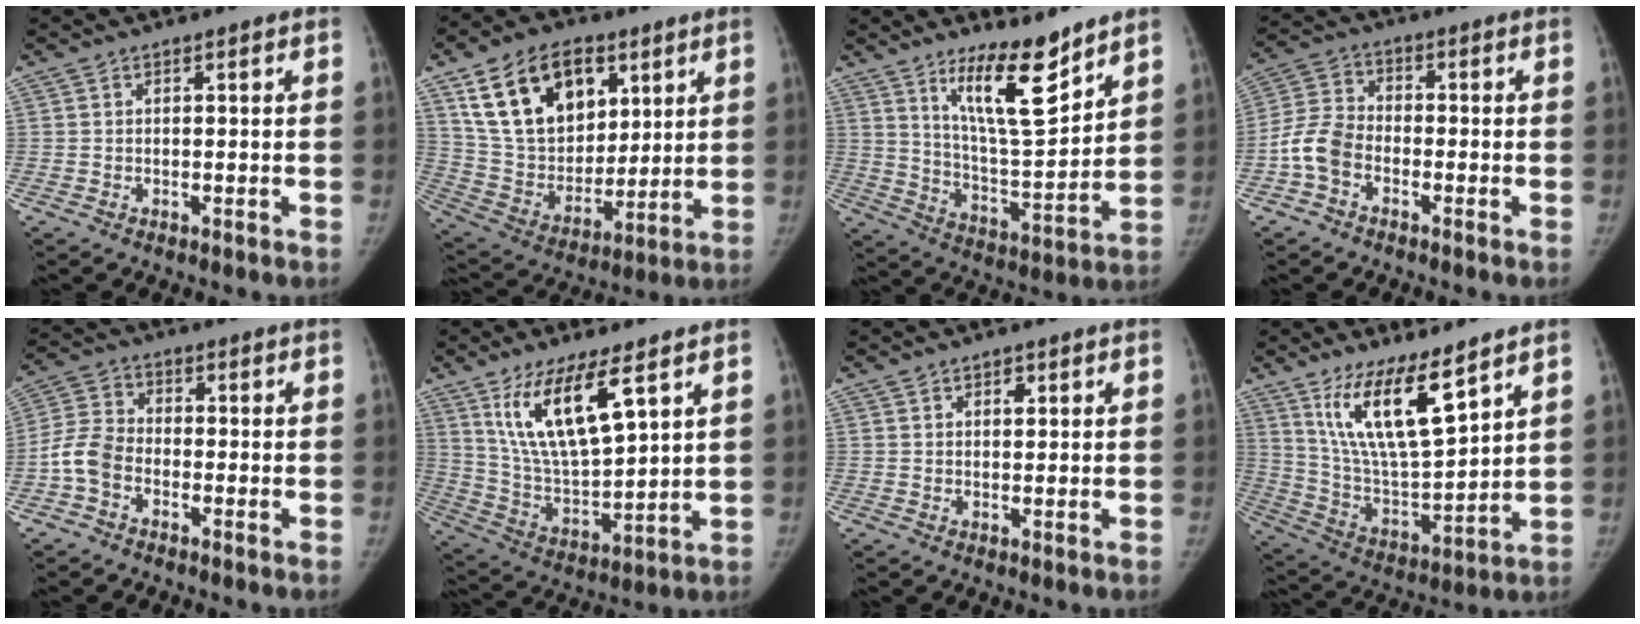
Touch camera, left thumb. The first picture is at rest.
{"total": 21.3, "force": [9.8, 14.1, 12.7], "torque": [-0.184, -0.031, 0.182]}
{"total": 13.9, "force": [9.6, 3.3, 9.5], "torque": [-0.137, -0.083, 0.175]}
{"total": 7.5, "force": [-2.9, 5.2, 4.4], "torque": [-0.086, 0.023, -0.066]}
{"total": 6.7, "force": [-2.6, 4.8, 3.9], "torque": [-0.074, 0.020, -0.061]}
{"total": 16.0, "force": [8.3, 5.2, 12.7], "torque": [-0.221, -0.042, 0.169]}
{"total": 1.9, "force": [0.9, 1.3, 1.0], "torque": [-0.005, -0.003, 0.013]}
{"total": 15.8, "force": [9.7, 4.2, 11.7], "torque": [-0.197, -0.062, 0.199]}